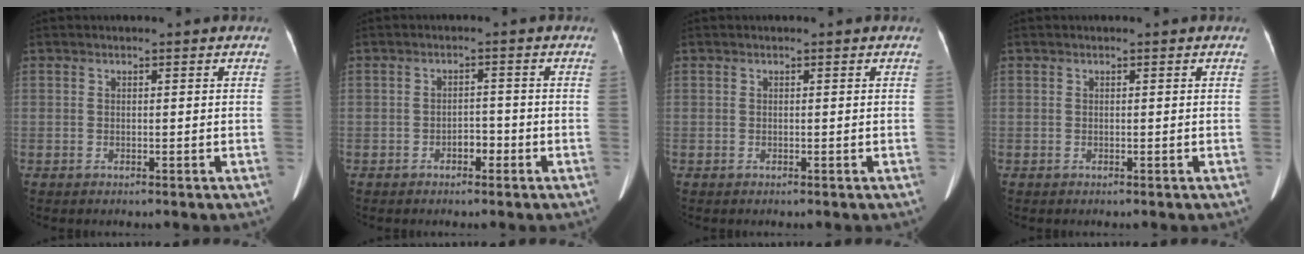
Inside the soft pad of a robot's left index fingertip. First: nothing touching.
{"total": 2.0, "force": [-1.5, 0.8, 1.0], "torque": [-0.006, -0.002, -0.022]}
{"total": 0.0}
{"total": 0.0}